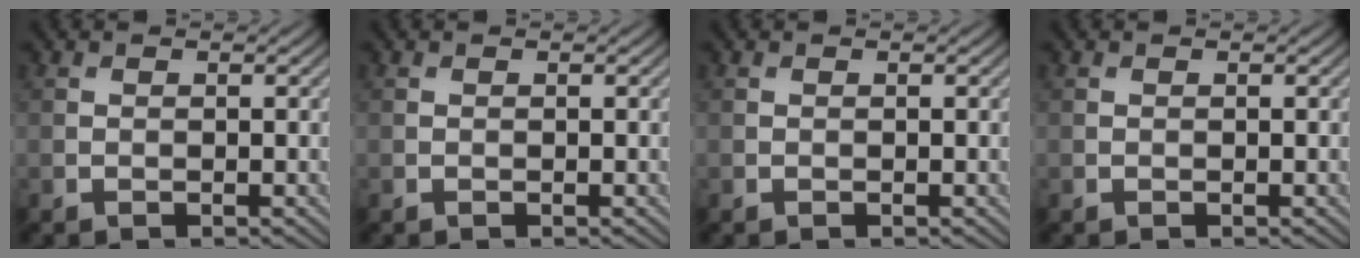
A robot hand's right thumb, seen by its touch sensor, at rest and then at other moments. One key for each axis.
{"total": 0.0}
{"total": 0.0}
{"total": 0.0}